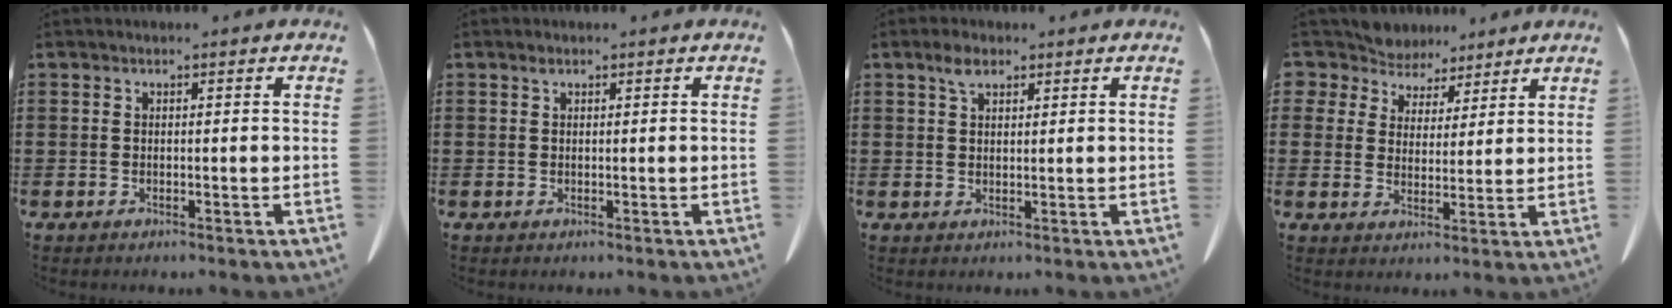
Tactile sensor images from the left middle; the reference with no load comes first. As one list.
[{"total": 0.6, "force": [0.4, 0.3, 0.4], "torque": [-0.010, 0.000, 0.008]}, {"total": 2.8, "force": [1.8, 1.2, 1.8], "torque": [-0.040, 0.004, 0.033]}, {"total": 6.6, "force": [6.0, 2.7, -0.1], "torque": [-0.036, -0.029, 0.114]}]